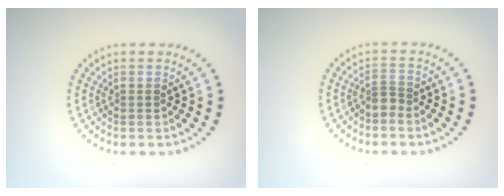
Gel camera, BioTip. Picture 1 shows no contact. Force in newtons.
{"total": 1.2, "press": 0.8, "slide": 0.9}